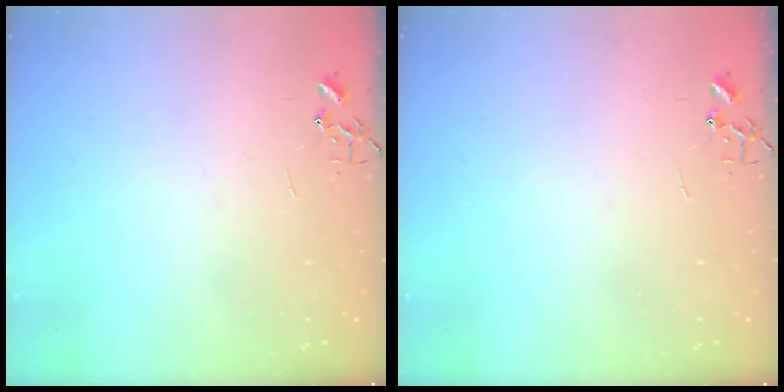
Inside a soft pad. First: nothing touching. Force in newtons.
{"total": 0.0}